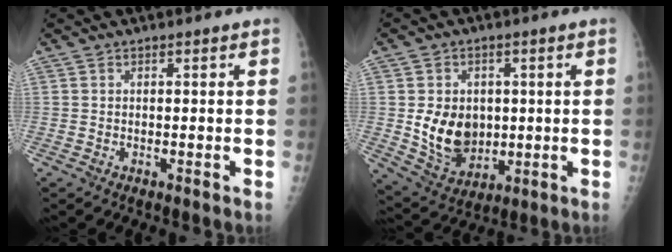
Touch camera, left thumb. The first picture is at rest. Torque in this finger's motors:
{"motor_torque": [-0.49, 0.75, 0.15, -0.07, 0.07]}